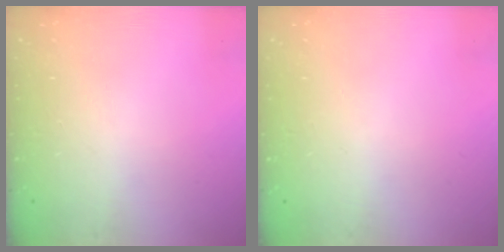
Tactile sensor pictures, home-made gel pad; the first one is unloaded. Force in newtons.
{"total": 1.7, "press": 1.7, "slide": 0.1}